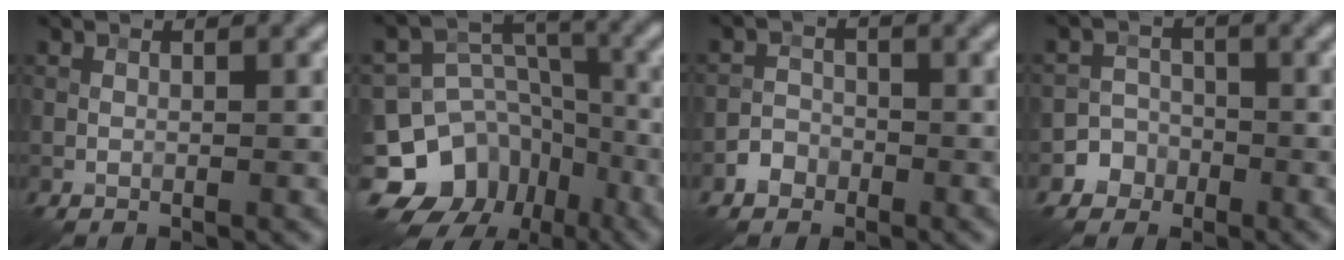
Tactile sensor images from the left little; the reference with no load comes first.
{"total": 12.8, "force": [-8.1, 9.2, 3.6], "torque": [-0.083, 0.010, -0.130]}
{"total": 1.7, "force": [-1.1, 1.3, 0.3], "torque": [0.002, 0.008, -0.022]}
{"total": 3.0, "force": [-1.6, 2.5, 0.0], "torque": [0.033, 0.005, -0.037]}